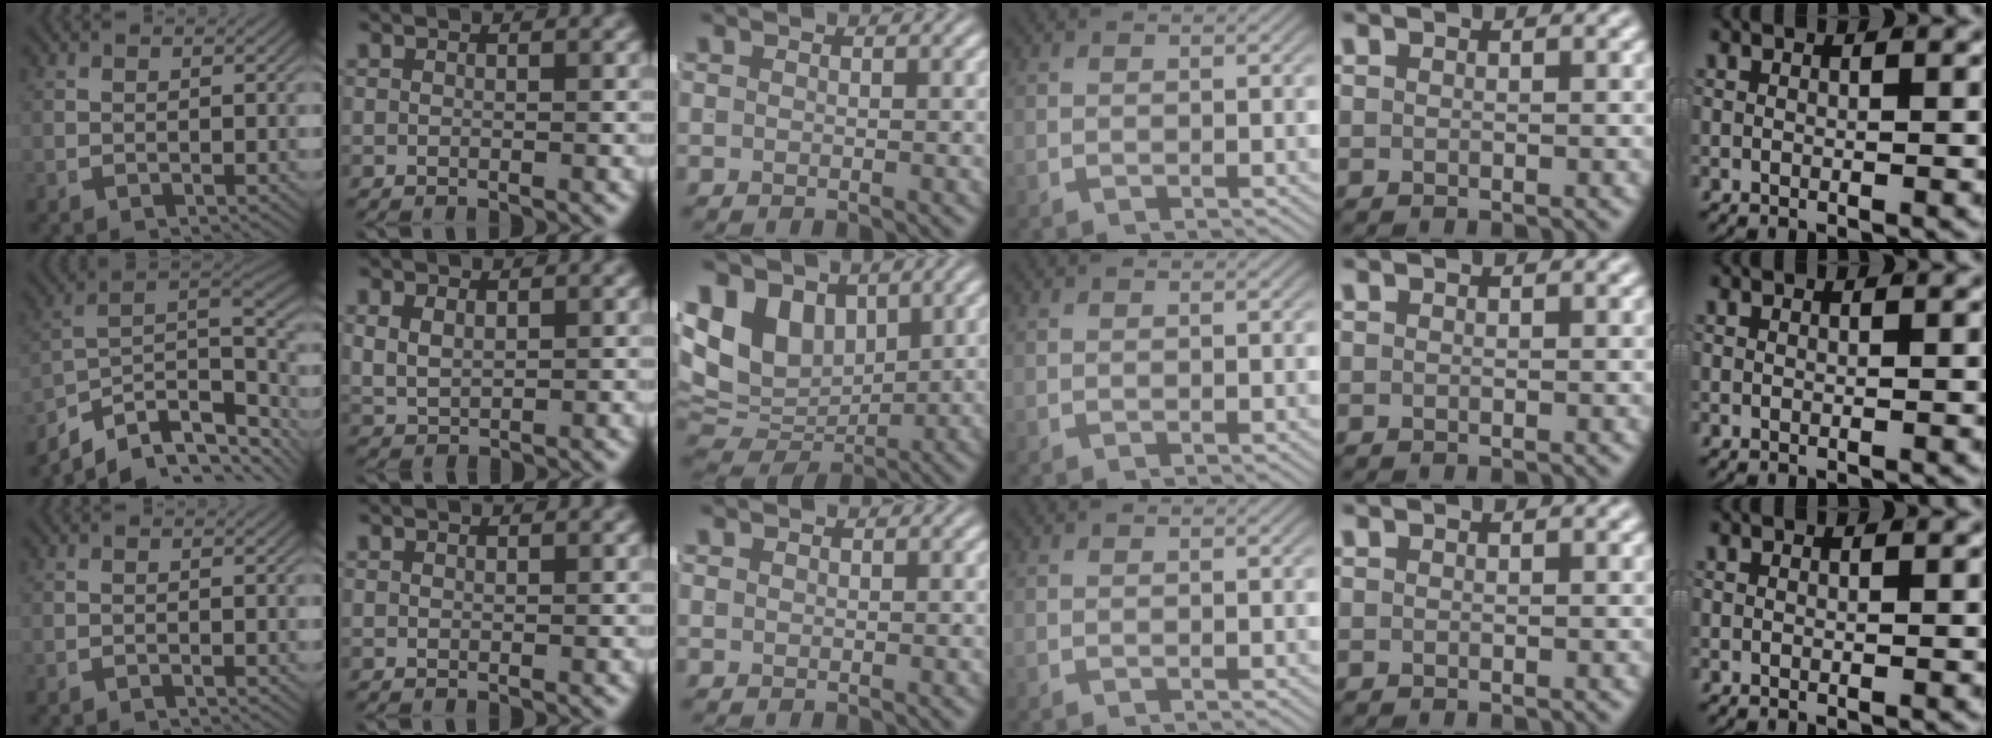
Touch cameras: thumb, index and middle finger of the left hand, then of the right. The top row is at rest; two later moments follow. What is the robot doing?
{"motion": "lift_and_place", "object": "coat"}